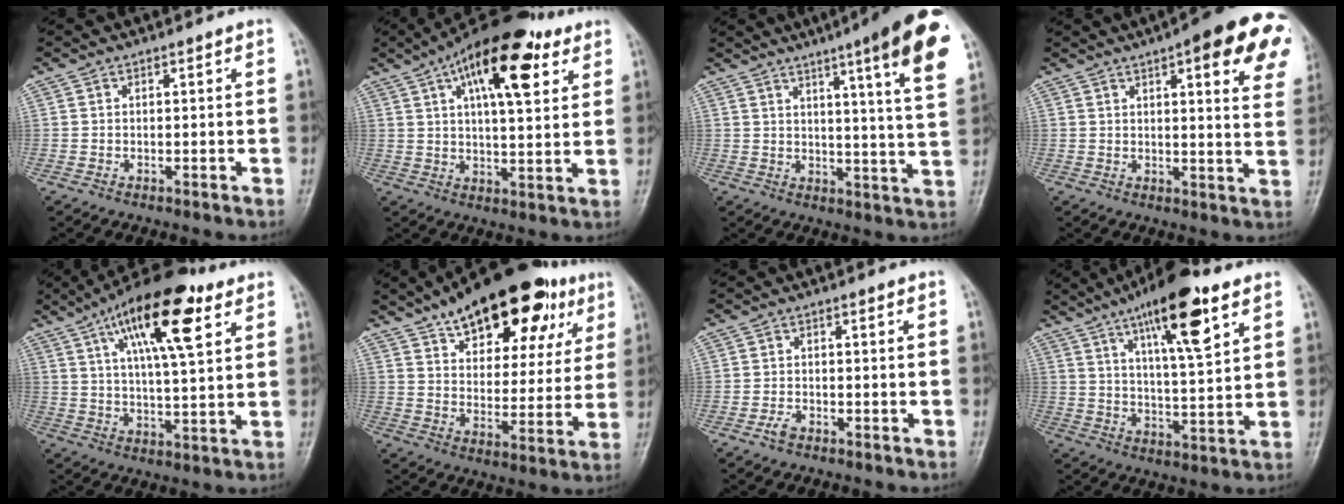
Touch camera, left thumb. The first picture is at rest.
{"total": 18.8, "force": [8.7, 7.6, 14.8], "torque": [-0.203, -0.008, 0.131]}
{"total": 17.1, "force": [9.3, 1.7, 14.3], "torque": [-0.172, -0.039, 0.110]}
{"total": 18.4, "force": [9.3, 5.1, 15.1], "torque": [-0.164, -0.022, 0.100]}
{"total": 17.9, "force": [8.4, 5.9, 14.7], "torque": [-0.217, -0.016, 0.135]}
{"total": 24.8, "force": [14.3, 11.9, 16.3], "torque": [-0.201, -0.014, 0.213]}
{"total": 1.9, "force": [-1.3, 1.1, 1.0], "torque": [-0.021, 0.005, -0.025]}
{"total": 15.7, "force": [8.5, 4.0, 12.6], "torque": [-0.187, -0.031, 0.137]}